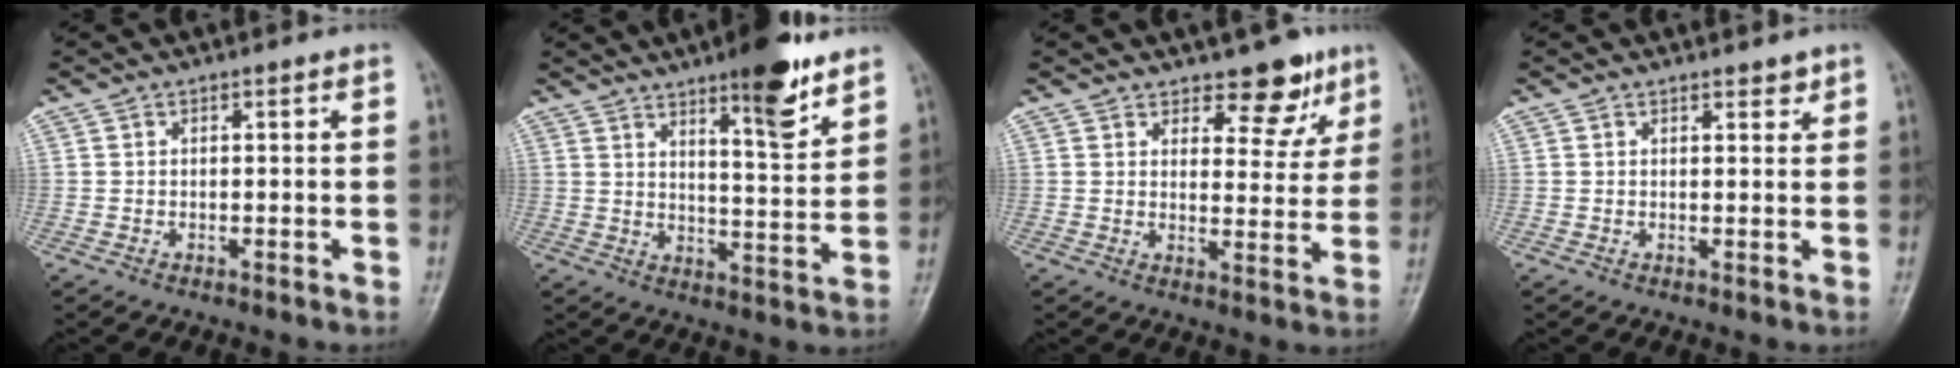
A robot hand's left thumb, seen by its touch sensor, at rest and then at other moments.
{"total": 11.5, "force": [7.6, 2.7, 8.3], "torque": [-0.101, -0.050, 0.112]}
{"total": 8.1, "force": [5.5, 4.3, 4.1], "torque": [-0.012, -0.032, 0.075]}
{"total": 1.7, "force": [1.3, 0.8, 0.8], "torque": [0.000, -0.007, 0.015]}